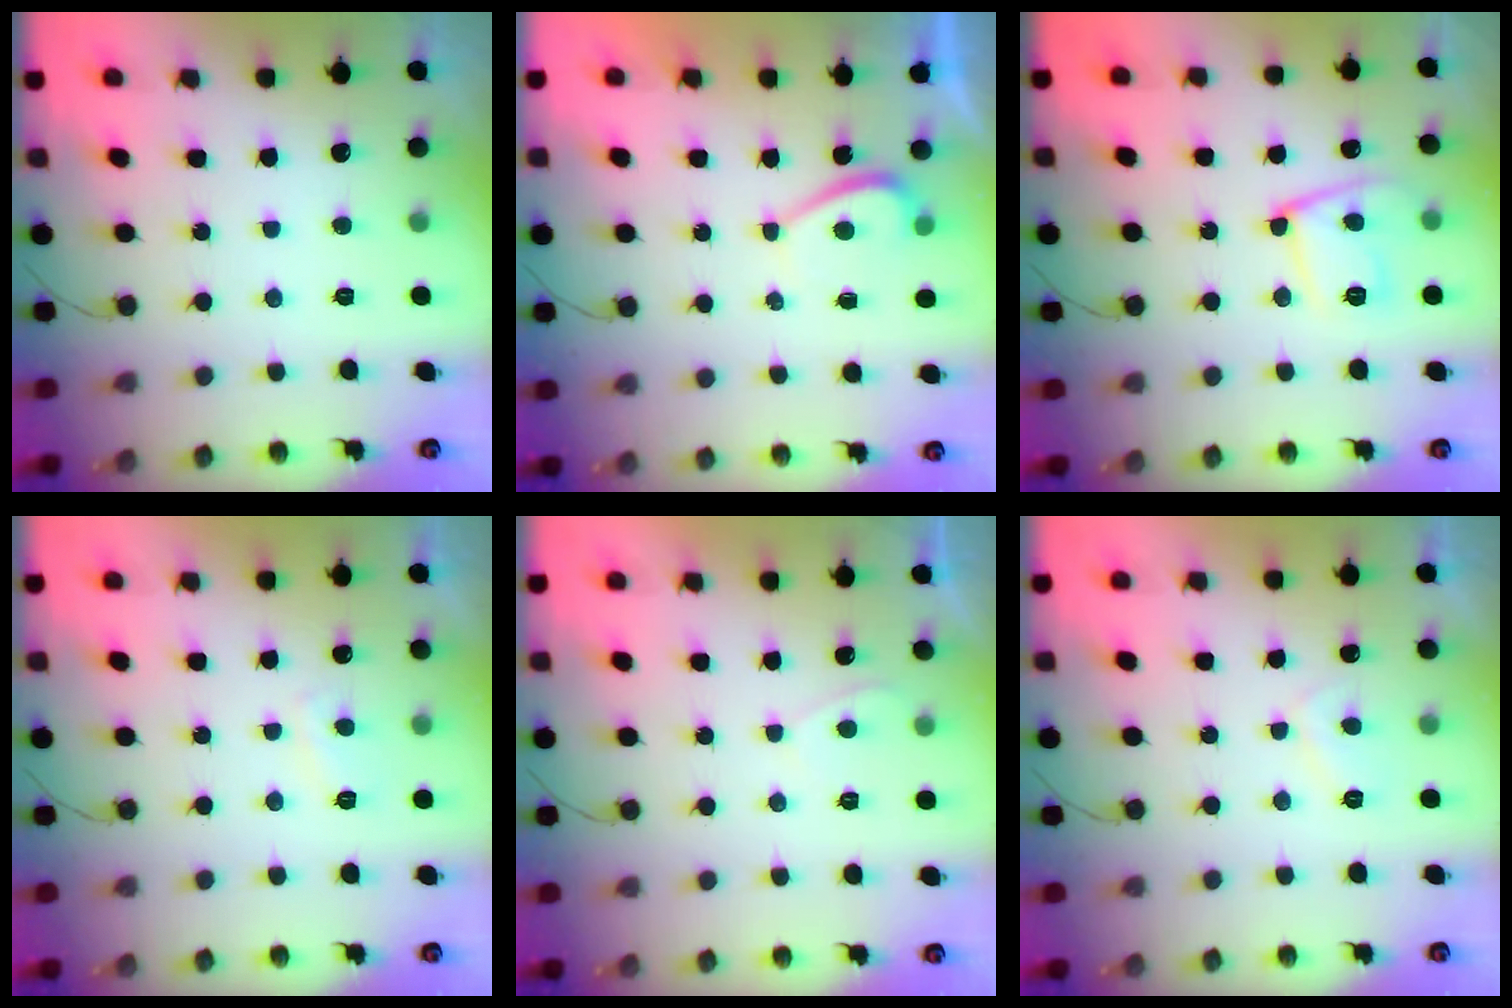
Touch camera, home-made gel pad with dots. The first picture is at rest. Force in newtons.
{"total": 2.0, "press": 1.9, "slide": 0.6}
{"total": 13.0, "press": 12.9, "slide": 1.0}
{"total": 2.8, "press": 2.7, "slide": 0.6}
{"total": 0.7, "press": 0.6, "slide": 0.5}
{"total": 2.5, "press": 2.4, "slide": 0.8}